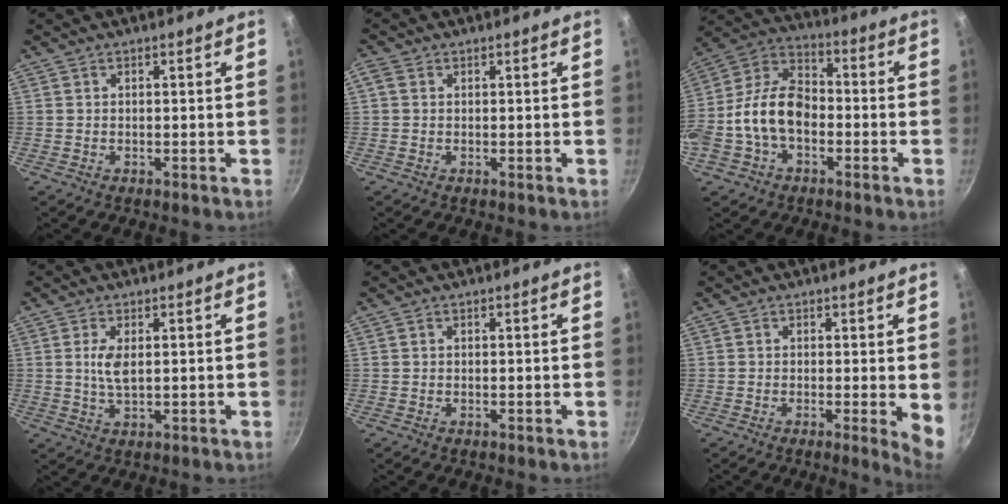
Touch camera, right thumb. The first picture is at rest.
{"total": 1.6, "force": [0.3, 1.2, 0.9], "torque": [-0.021, 0.005, 0.004]}
{"total": 14.5, "force": [-2.9, 9.7, 10.4], "torque": [-0.168, 0.047, -0.069]}
{"total": 4.2, "force": [0.8, 1.9, 3.7], "torque": [-0.073, -0.005, 0.017]}
{"total": 0.0}
{"total": 4.7, "force": [0.0, 0.8, 4.6], "torque": [-0.059, -0.015, -0.003]}